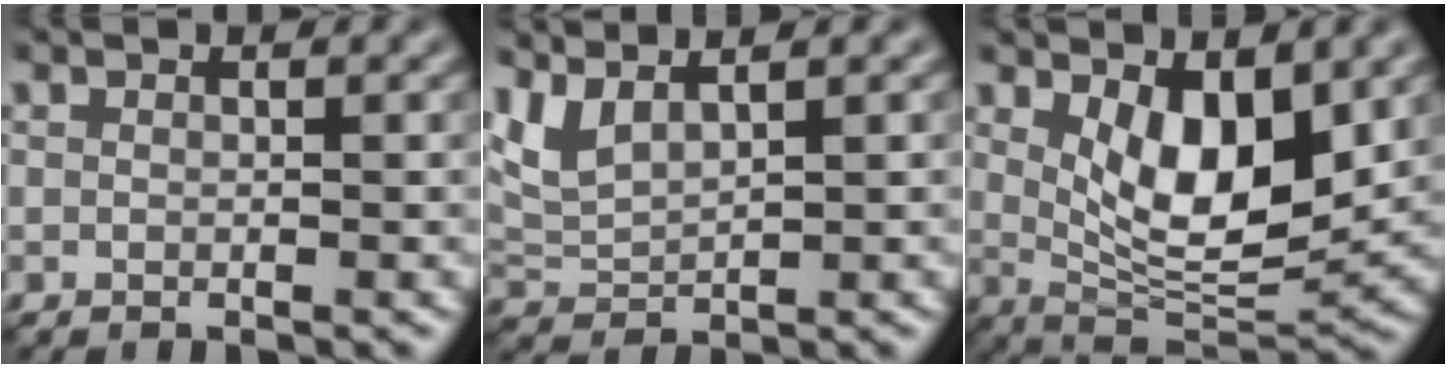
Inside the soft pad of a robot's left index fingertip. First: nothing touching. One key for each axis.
{"total": 3.3, "fx": 2.4, "fy": 1.0, "fz": 2.1, "tx": -0.059, "ty": 0.005, "tz": 0.055}
{"total": 7.4, "fx": 2.0, "fy": 3.2, "fz": 6.4, "tx": -0.110, "ty": -0.019, "tz": 0.040}